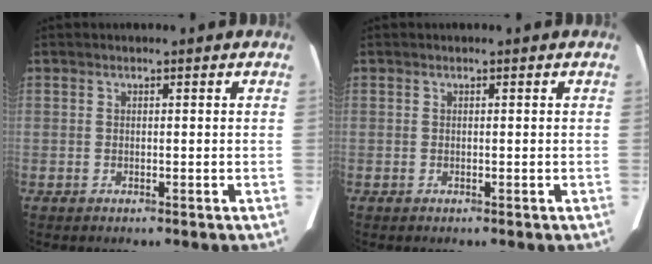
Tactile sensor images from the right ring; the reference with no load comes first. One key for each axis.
{"total": 0.0}